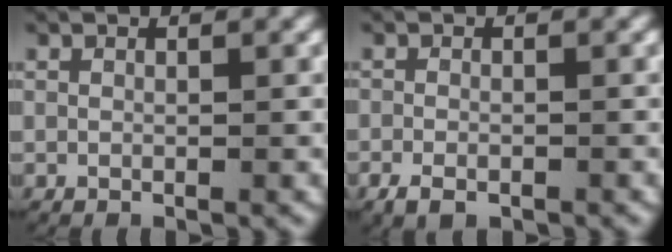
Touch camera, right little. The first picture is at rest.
{"total": 2.5, "force": [-1.8, 1.4, 1.2], "torque": [-0.030, -0.008, -0.026]}